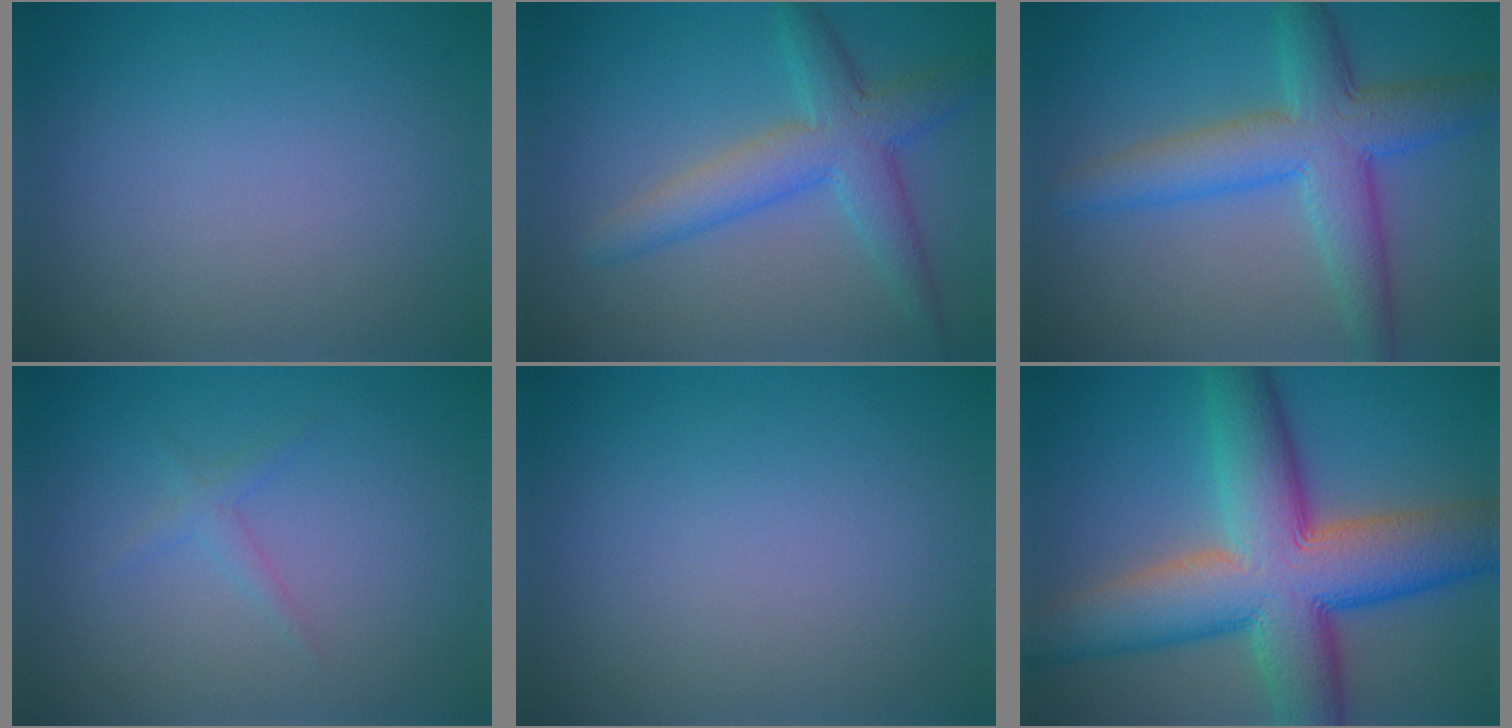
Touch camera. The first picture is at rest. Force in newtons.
{"total": 4.7, "press": 4.7, "slide": 0.1}
{"total": 6.5, "press": 6.5, "slide": 0.1}
{"total": 1.1, "press": 1.1, "slide": 0.0}
{"total": 0.0}
{"total": 13.3, "press": 13.3, "slide": 0.3}